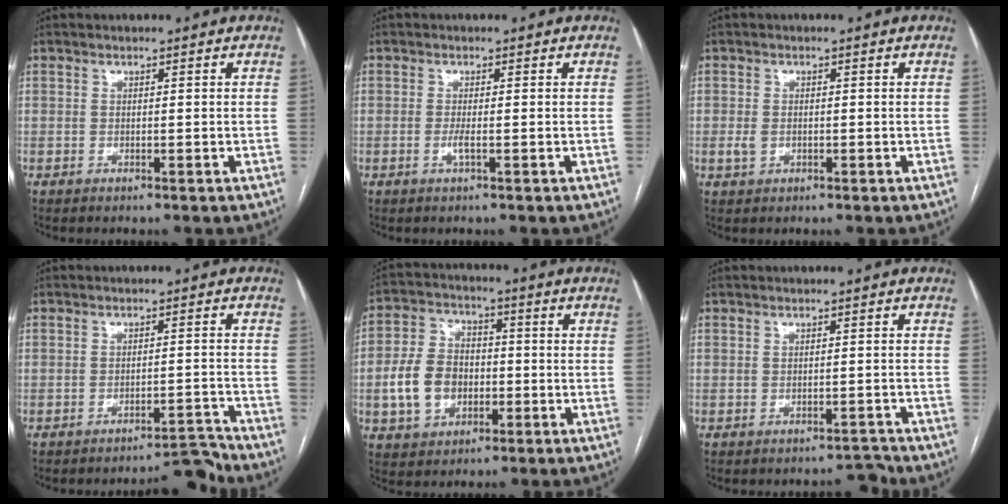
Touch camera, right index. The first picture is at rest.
{"total": 1.4, "force": [-0.4, 0.0, 1.3], "torque": [-0.028, -0.003, -0.009]}
{"total": 2.1, "force": [-0.4, 1.5, 1.4], "torque": [-0.031, 0.001, -0.002]}
{"total": 4.0, "force": [-3.9, -0.4, 0.2], "torque": [0.010, 0.009, -0.055]}
{"total": 9.9, "force": [-1.9, 7.4, 6.3], "torque": [-0.145, 0.024, -0.029]}
{"total": 1.2, "force": [-1.1, 0.2, -0.2], "torque": [0.011, -0.005, -0.008]}